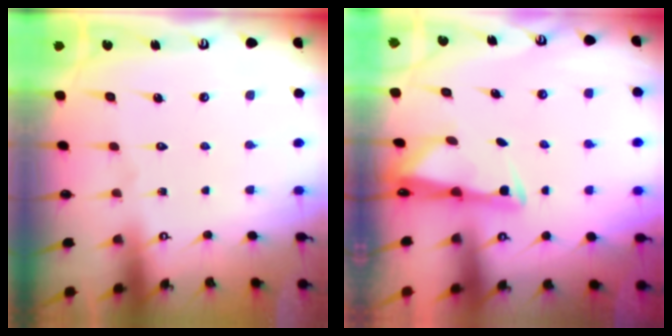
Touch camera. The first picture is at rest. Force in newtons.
{"total": 2.7, "press": 2.7, "slide": 0.4}